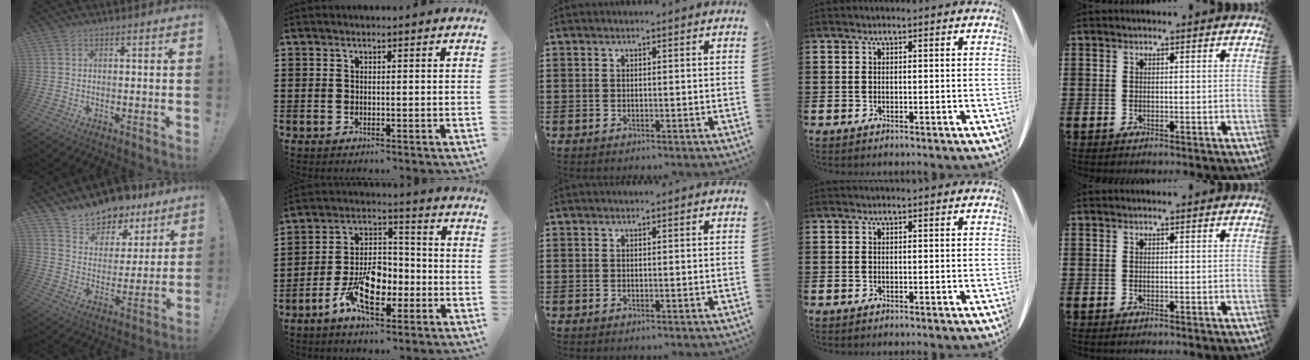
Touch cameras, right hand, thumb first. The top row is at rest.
{"thumb": {"total": 10.4, "force": [9.6, 3.9, 0.7], "torque": [-0.027, -0.092, 0.175]}, "index": {"total": 10.0, "force": [-4.2, 5.4, 7.2], "torque": [-0.143, 0.003, -0.076]}}